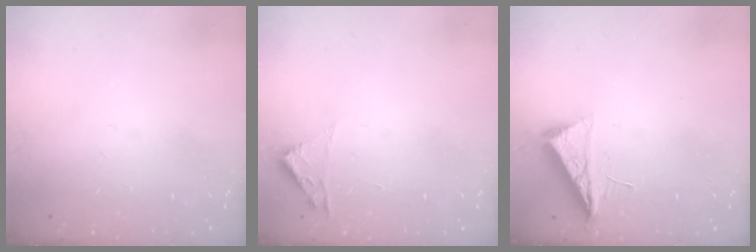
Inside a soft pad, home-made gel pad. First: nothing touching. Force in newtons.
{"total": 1.8, "press": 1.8, "slide": 0.2}
{"total": 7.0, "press": 6.9, "slide": 0.8}